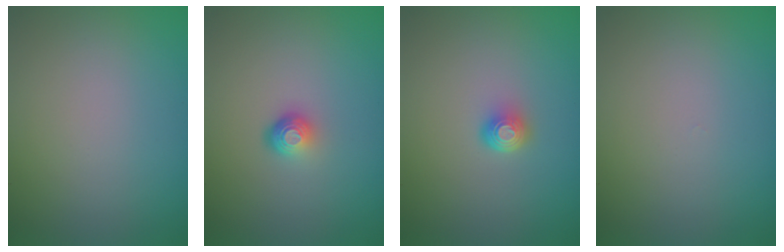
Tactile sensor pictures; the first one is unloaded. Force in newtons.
{"total": 1.9, "press": 1.3, "slide": 1.4}
{"total": 1.6, "press": 1.2, "slide": 1.1}
{"total": 0.0}